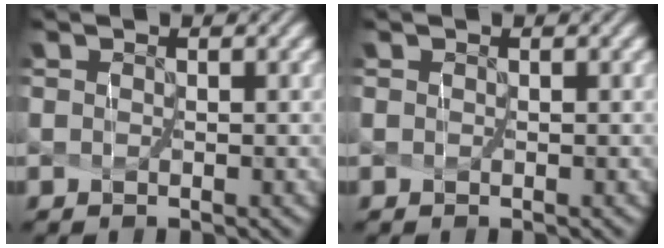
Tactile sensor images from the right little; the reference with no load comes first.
{"total": 0.0}